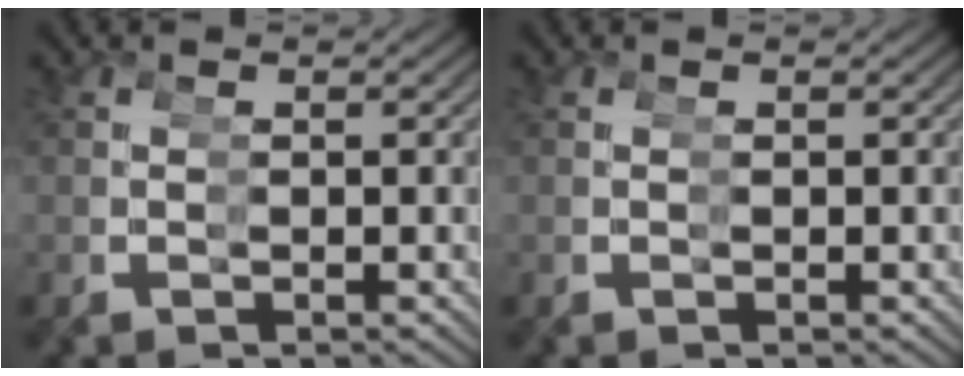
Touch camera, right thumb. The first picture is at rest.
{"total": 0.0}